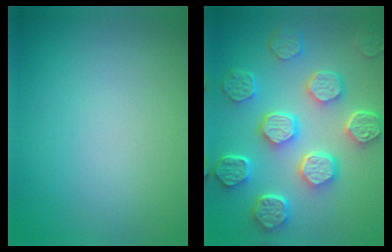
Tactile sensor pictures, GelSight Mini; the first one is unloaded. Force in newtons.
{"total": 8.5, "press": 6.6, "slide": 5.3}